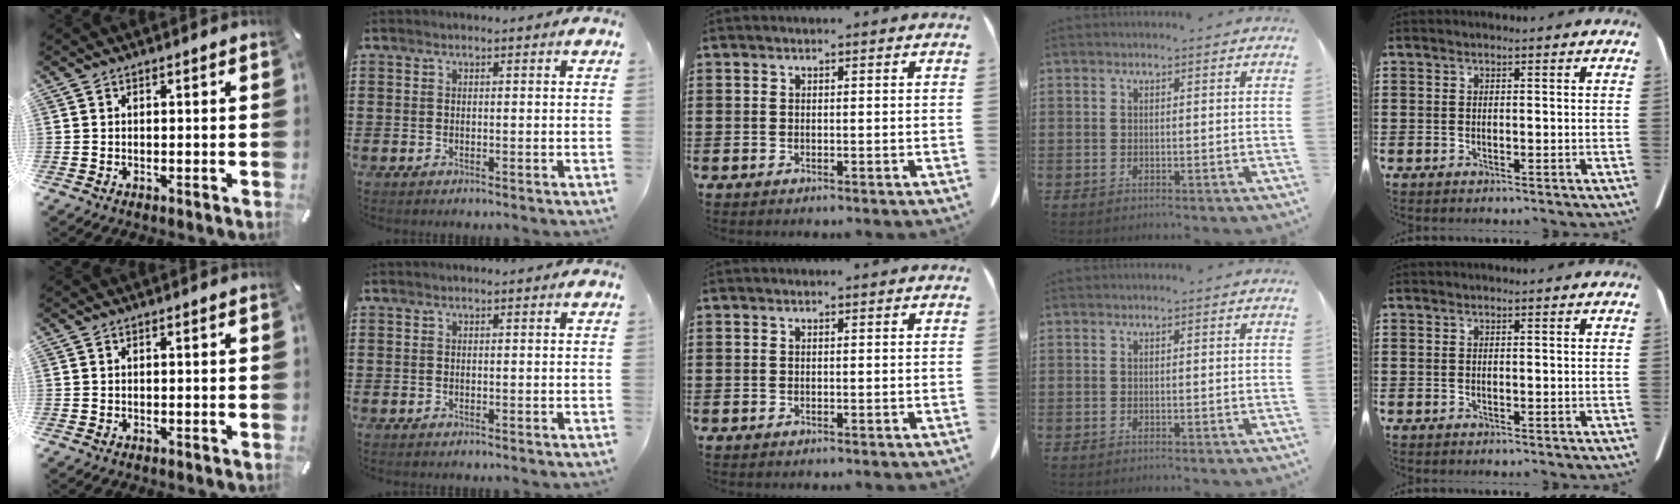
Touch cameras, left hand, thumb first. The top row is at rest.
{}